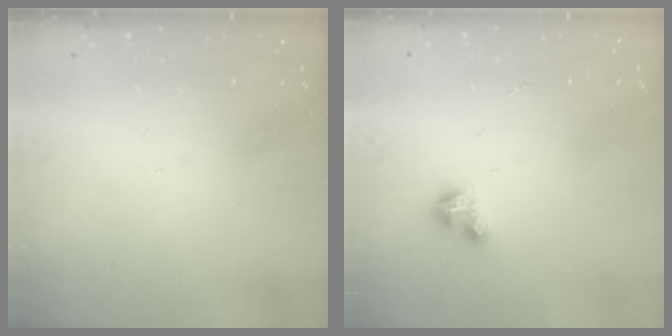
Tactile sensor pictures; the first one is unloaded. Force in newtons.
{"total": 2.8, "press": 2.8, "slide": 0.2}